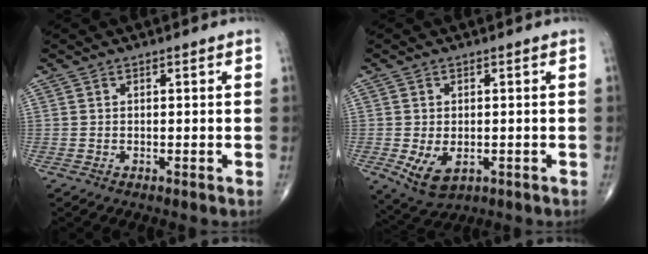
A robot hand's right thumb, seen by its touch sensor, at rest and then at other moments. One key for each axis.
{"total": 6.4, "fx": -1.6, "fy": 3.9, "fz": 4.8, "tx": -0.085, "ty": -0.008, "tz": -0.014}